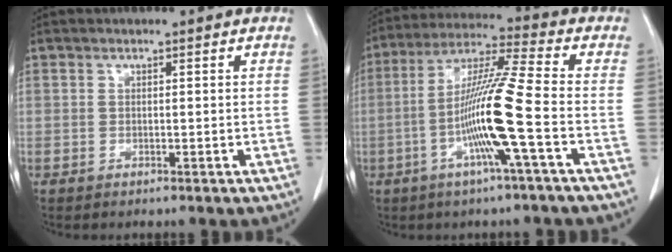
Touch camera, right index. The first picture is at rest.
{"total": 13.0, "force": [-3.5, -1.3, 12.4], "torque": [-0.238, 0.000, -0.073]}